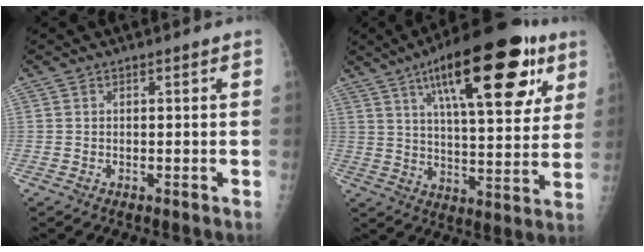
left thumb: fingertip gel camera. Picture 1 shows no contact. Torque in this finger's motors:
{"motor_torque": [3.00, 2.01, 1.84, -0.92, 0.58]}